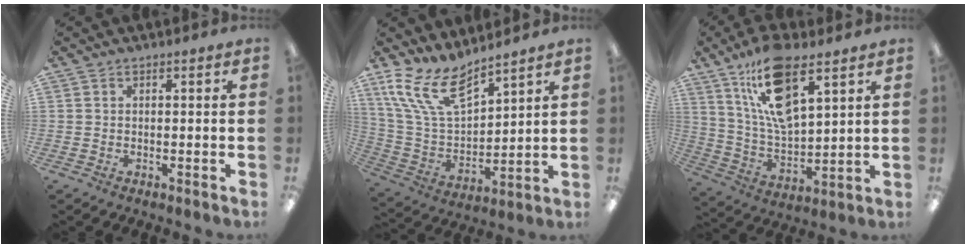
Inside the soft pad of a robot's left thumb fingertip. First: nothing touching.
{"total": 15.7, "force": [10.4, 7.3, 9.2], "torque": [-0.212, -0.047, 0.193]}
{"total": 17.0, "force": [10.3, 6.9, 11.7], "torque": [-0.219, -0.035, 0.178]}